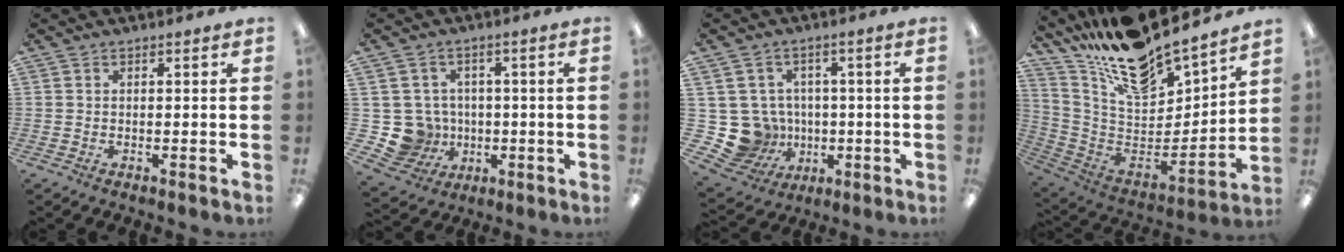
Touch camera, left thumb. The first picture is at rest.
{"total": 9.1, "force": [-0.6, 8.8, 1.9], "torque": [-0.076, 0.002, 0.000]}
{"total": 11.4, "force": [-1.1, 11.0, 3.1], "torque": [-0.090, 0.002, -0.006]}
{"total": 17.2, "force": [15.3, 4.7, 6.4], "torque": [-0.123, -0.131, 0.263]}